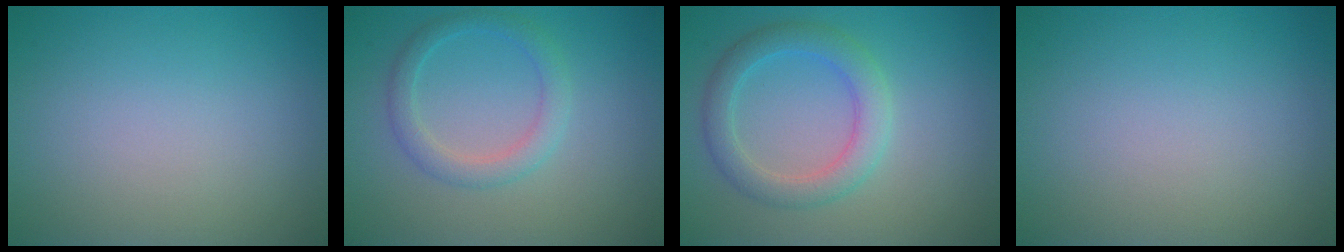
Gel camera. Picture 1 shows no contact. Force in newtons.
{"total": 2.5, "press": 2.5, "slide": 0.1}
{"total": 3.6, "press": 3.6, "slide": 0.1}
{"total": 0.0}